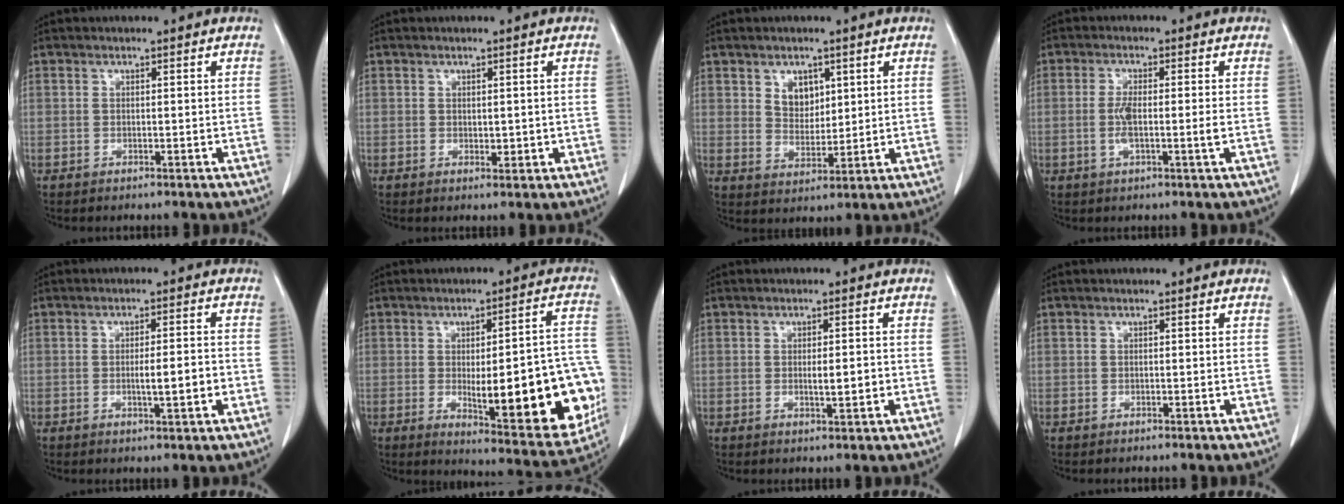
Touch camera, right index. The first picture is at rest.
{"total": 1.5, "force": [0.1, 0.9, 1.2], "torque": [-0.013, -0.003, 0.006]}
{"total": 4.4, "force": [2.1, 3.0, 2.5], "torque": [-0.040, 0.000, 0.044]}
{"total": 4.2, "force": [-0.6, 0.4, 4.2], "torque": [-0.086, -0.004, -0.012]}
{"total": 4.4, "force": [-1.0, 0.3, 4.2], "torque": [-0.069, -0.004, -0.011]}
{"total": 20.9, "force": [-3.9, 5.1, 19.9], "torque": [-0.187, 0.015, -0.026]}
{"total": 2.8, "force": [-0.3, 0.5, 2.7], "torque": [-0.045, -0.003, -0.002]}
{"total": 0.0}